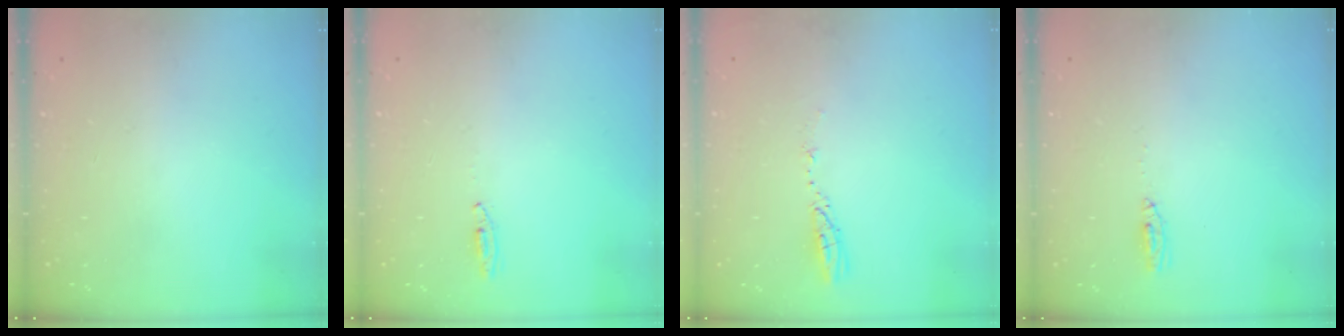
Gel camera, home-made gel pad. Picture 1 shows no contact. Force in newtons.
{"total": 2.7, "press": 2.5, "slide": 1.0}
{"total": 3.6, "press": 3.6, "slide": 0.3}
{"total": 3.4, "press": 3.0, "slide": 1.7}